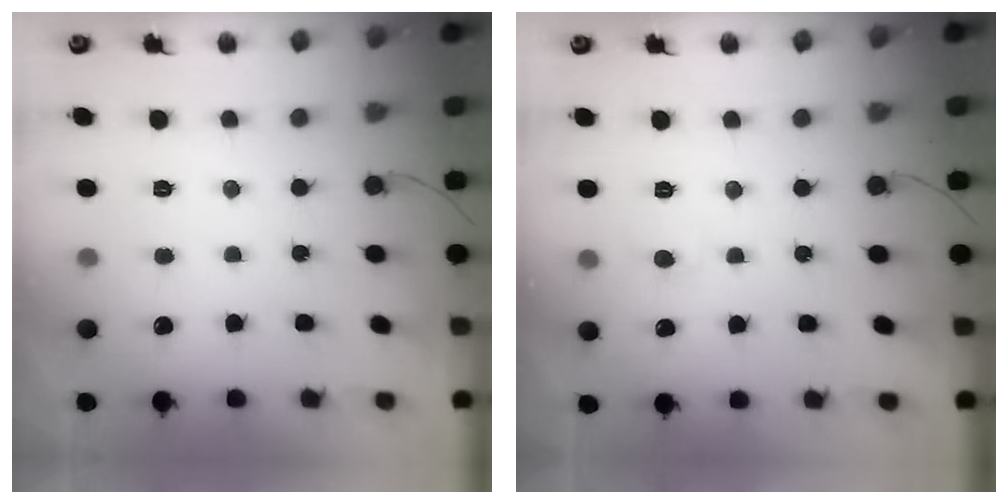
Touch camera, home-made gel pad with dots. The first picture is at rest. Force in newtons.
{"total": 4.3, "press": 4.2, "slide": 0.4}